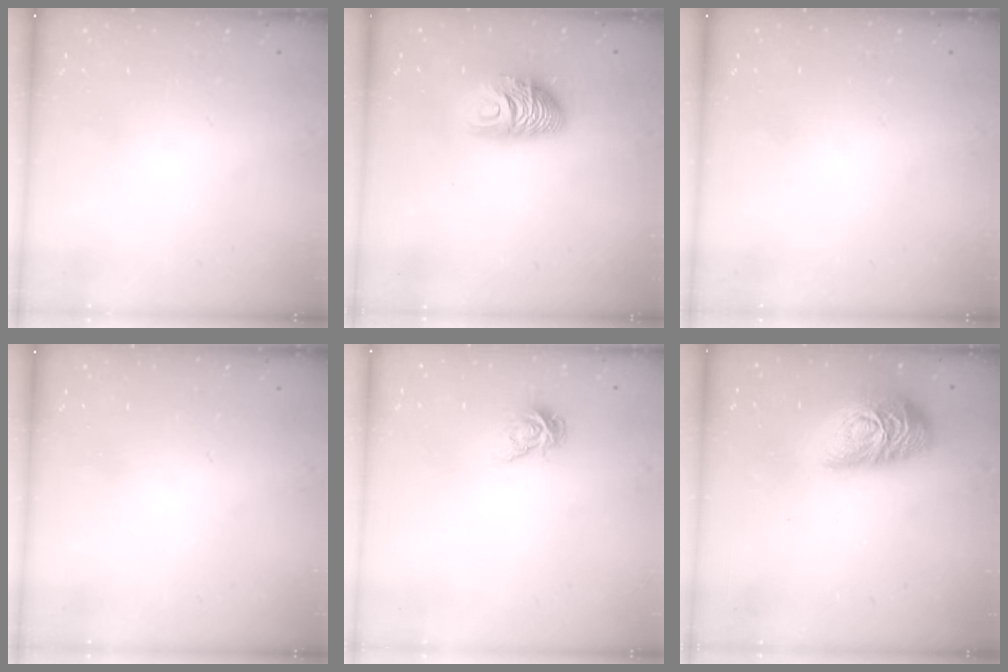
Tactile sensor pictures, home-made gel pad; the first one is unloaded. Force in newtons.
{"total": 9.6, "press": 9.6, "slide": 0.3}
{"total": 0.0}
{"total": 0.0}
{"total": 4.7, "press": 4.6, "slide": 0.5}
{"total": 17.5, "press": 17.4, "slide": 1.5}